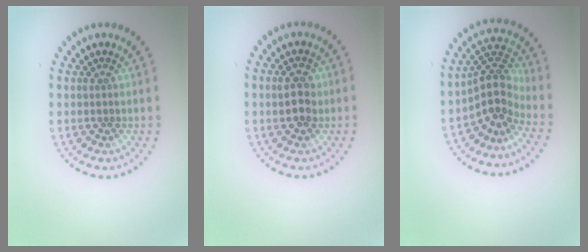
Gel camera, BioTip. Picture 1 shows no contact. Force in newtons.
{"total": 2.4, "press": 2.3, "slide": 0.4}
{"total": 3.6, "press": 2.8, "slide": 2.3}